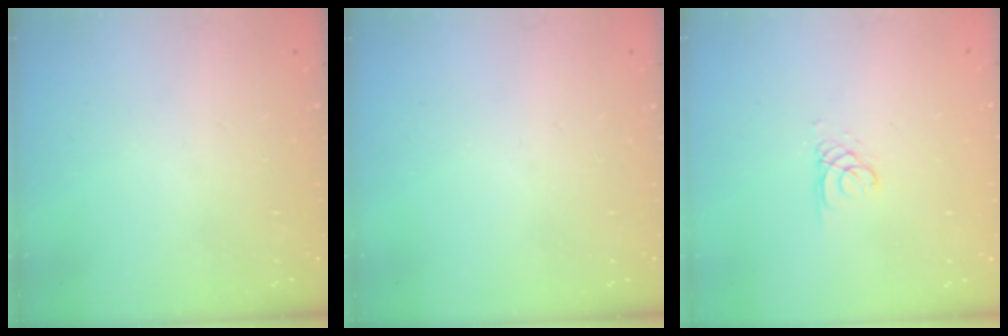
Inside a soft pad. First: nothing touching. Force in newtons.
{"total": 0.0}
{"total": 1.3, "press": 1.3, "slide": 0.1}